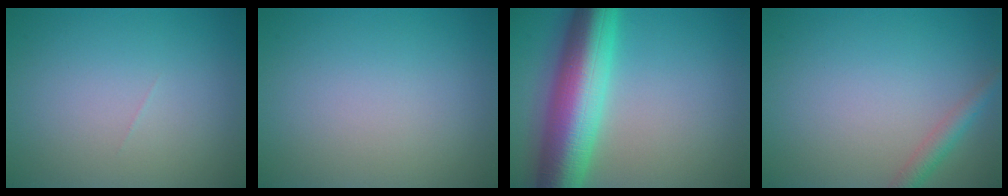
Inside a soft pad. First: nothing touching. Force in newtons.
{"total": 0.0}
{"total": 10.9, "press": 10.9, "slide": 0.1}
{"total": 2.0, "press": 2.0, "slide": 0.1}